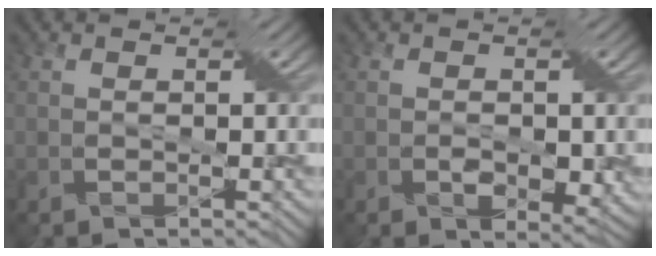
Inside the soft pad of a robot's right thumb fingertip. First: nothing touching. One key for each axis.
{"total": 2.8, "fx": -0.4, "fy": 1.8, "fz": 2.2, "tx": -0.028, "ty": -0.011, "tz": -0.001}